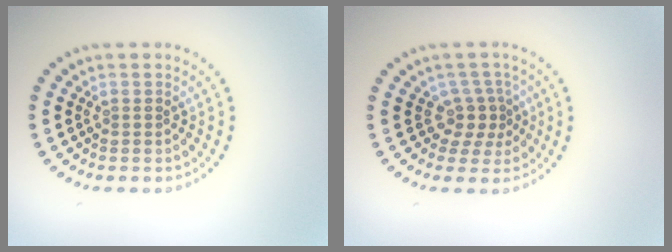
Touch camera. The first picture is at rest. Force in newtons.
{"total": 2.6, "press": 1.8, "slide": 1.9}